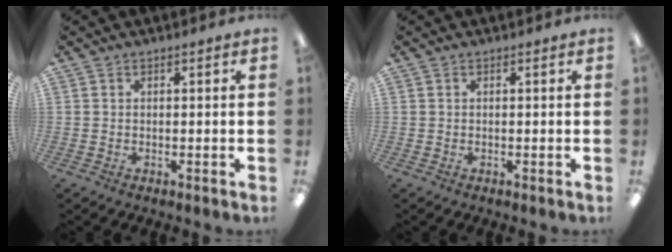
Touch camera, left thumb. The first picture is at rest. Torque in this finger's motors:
{"motor_torque": [-0.03, -0.02, 0.20, -0.20, 0.00]}